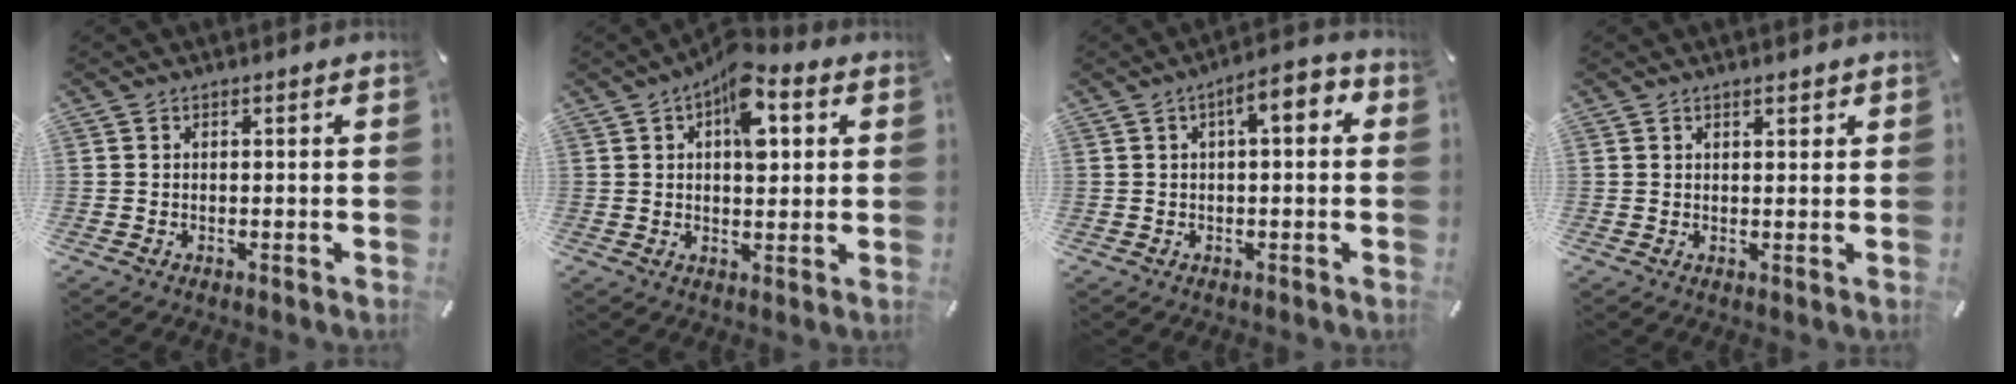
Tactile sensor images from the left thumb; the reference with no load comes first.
{"total": 10.8, "force": [3.8, 6.0, 8.1], "torque": [-0.104, -0.012, 0.062]}
{"total": 6.4, "force": [1.6, 2.3, 5.8], "torque": [-0.090, 0.003, 0.020]}
{"total": 1.5, "force": [1.0, 0.7, 0.8], "torque": [-0.018, 0.002, 0.017]}